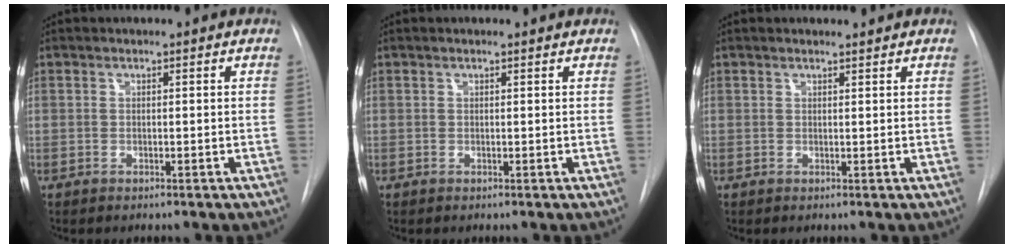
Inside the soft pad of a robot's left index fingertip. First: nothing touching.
{"total": 0.8, "force": [0.7, 0.0, 0.3], "torque": [-0.009, 0.011, 0.012]}
{"total": 1.5, "force": [1.4, 0.1, 0.2], "torque": [-0.007, 0.005, 0.022]}